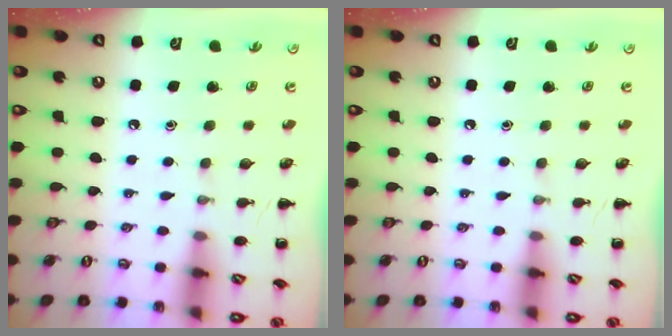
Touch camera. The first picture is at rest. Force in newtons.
{"total": 0.0}